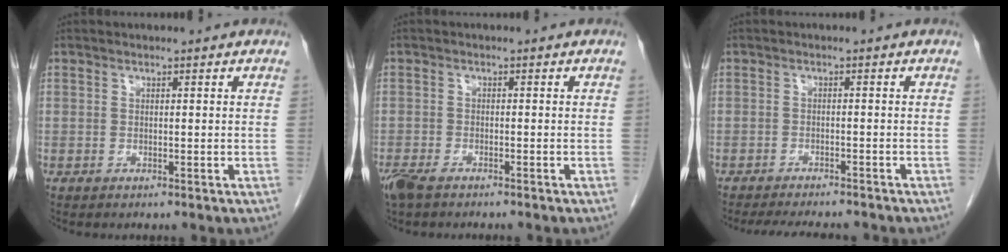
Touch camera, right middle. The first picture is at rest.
{"total": 5.3, "force": [-4.1, 1.5, 2.9], "torque": [-0.055, -0.013, -0.066]}
{"total": 9.0, "force": [-8.2, 1.7, 3.2], "torque": [-0.046, -0.006, -0.110]}